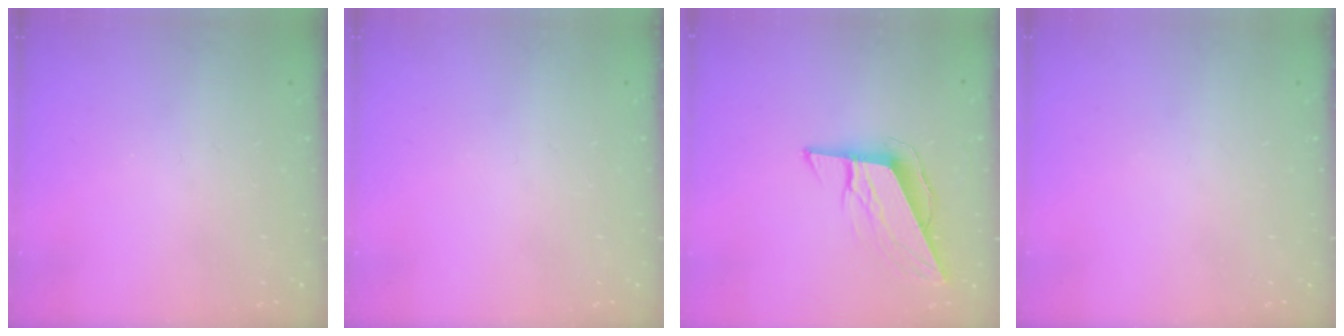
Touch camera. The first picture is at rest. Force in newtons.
{"total": 0.0}
{"total": 9.3, "press": 9.3, "slide": 0.6}
{"total": 0.0}